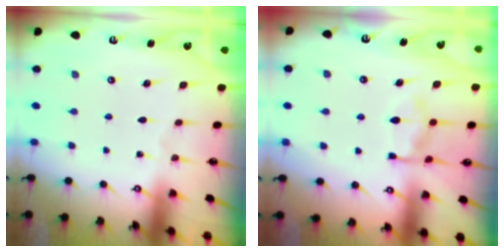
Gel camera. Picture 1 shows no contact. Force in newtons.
{"total": 10.9, "press": 10.9, "slide": 1.1}